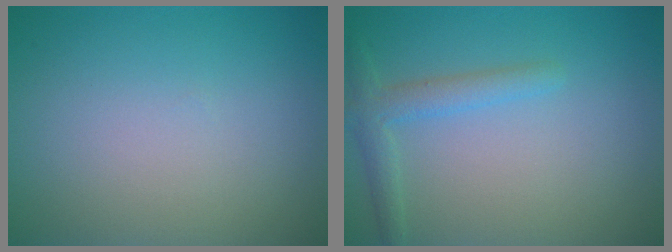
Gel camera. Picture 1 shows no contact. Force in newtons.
{"total": 2.3, "press": 2.3, "slide": 0.1}